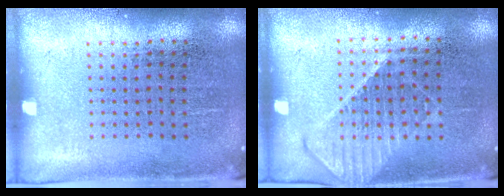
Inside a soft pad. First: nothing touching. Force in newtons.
{"total": 1.1, "press": 1.1, "slide": 0.4}